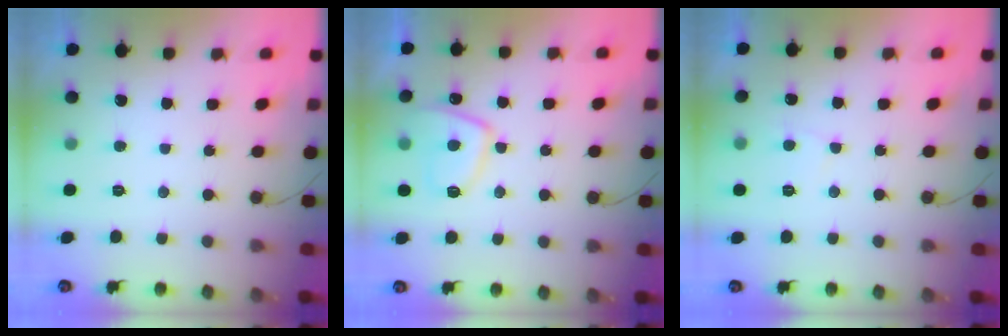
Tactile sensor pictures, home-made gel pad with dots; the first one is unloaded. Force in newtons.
{"total": 10.0, "press": 9.9, "slide": 1.1}
{"total": 3.4, "press": 3.4, "slide": 0.4}